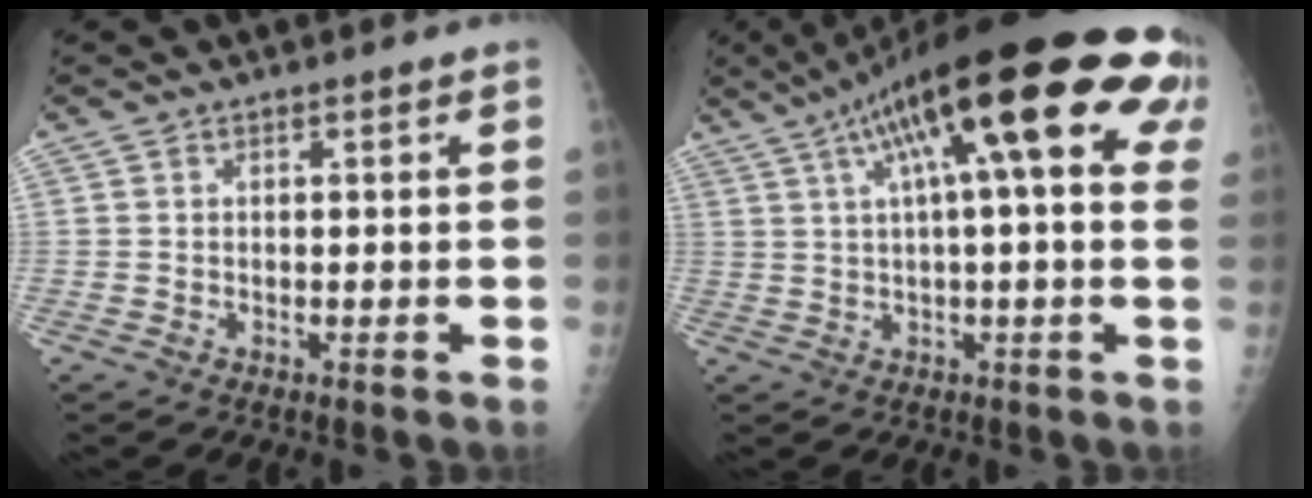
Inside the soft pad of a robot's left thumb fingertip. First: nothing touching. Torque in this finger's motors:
{"motor_torque": [0.92, 0.60, 1.99, -0.80, 0.51]}